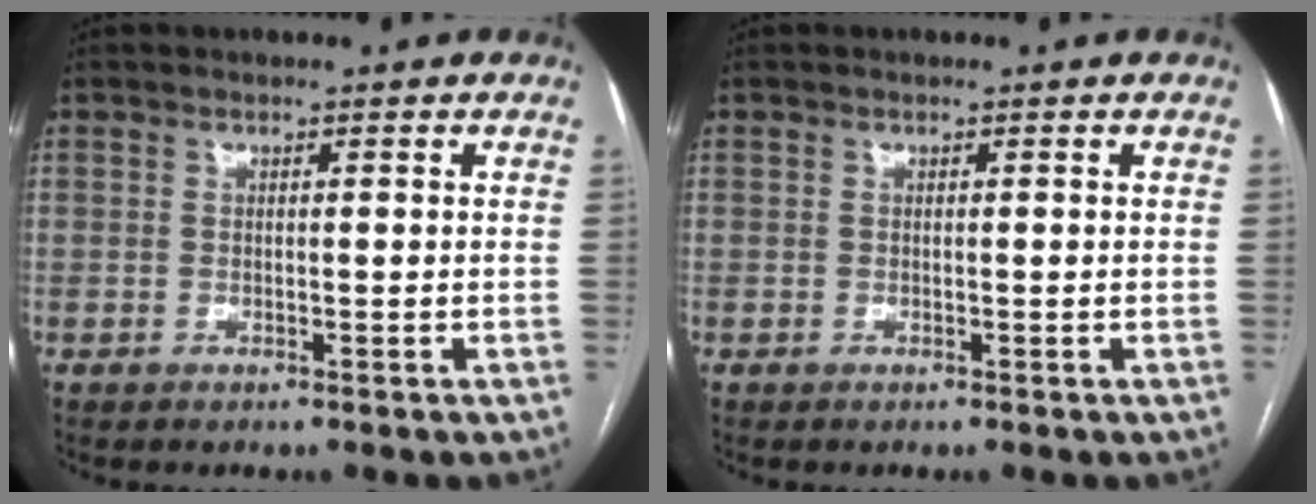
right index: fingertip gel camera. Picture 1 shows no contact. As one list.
[{"total": 0.0}]